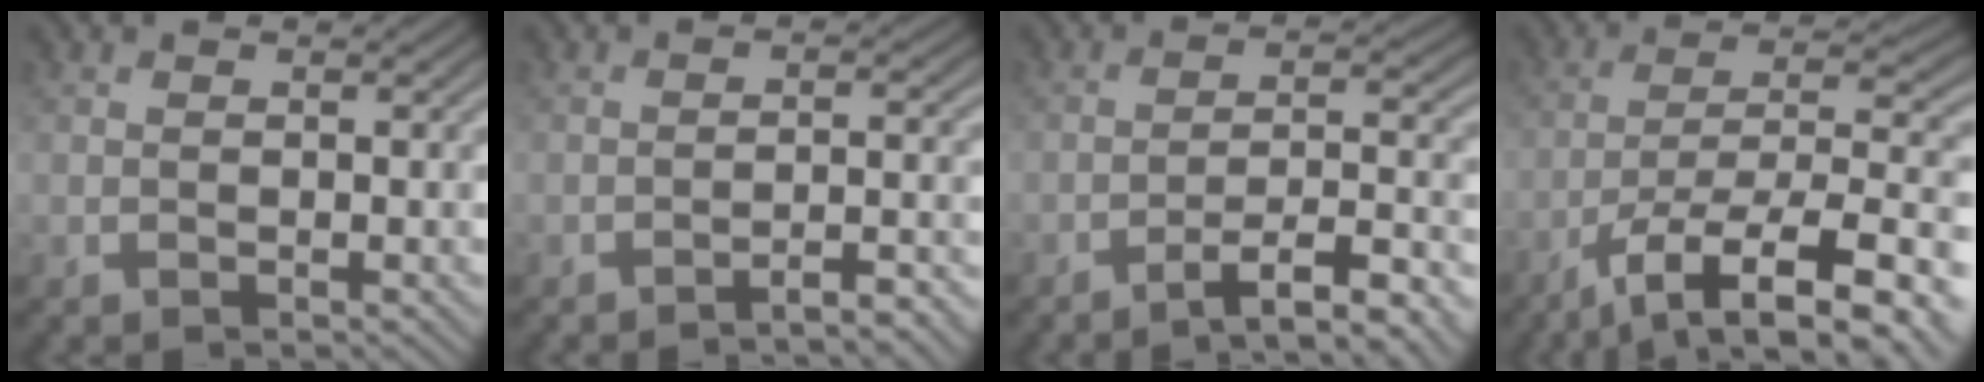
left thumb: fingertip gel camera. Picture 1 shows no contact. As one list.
[{"total": 3.6, "force": [-2.9, 0.3, 2.1], "torque": [-0.024, 0.016, -0.052]}, {"total": 8.0, "force": [-5.5, 1.4, 5.6], "torque": [-0.083, 0.011, -0.091]}, {"total": 13.7, "force": [-7.6, 4.6, 10.4], "torque": [-0.188, -0.015, -0.123]}]